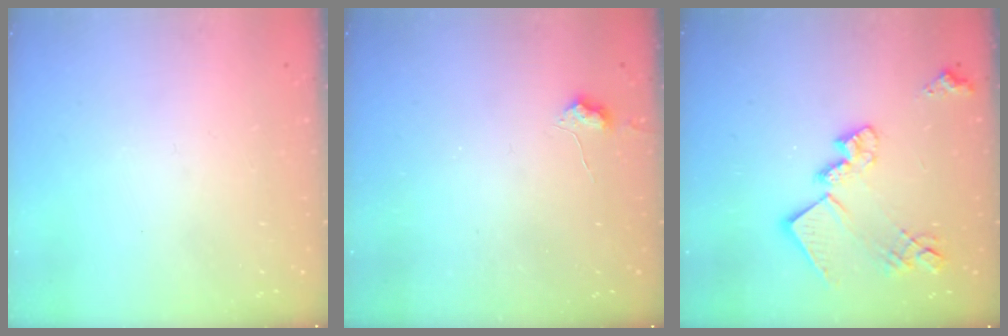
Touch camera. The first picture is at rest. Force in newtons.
{"total": 4.3, "press": 4.3, "slide": 0.7}
{"total": 19.1, "press": 19.0, "slide": 1.2}